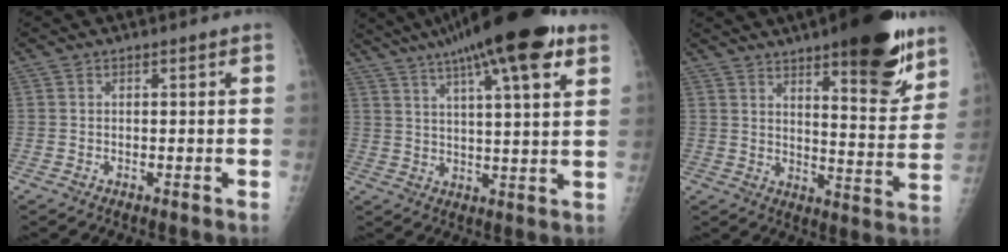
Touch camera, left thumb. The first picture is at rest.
{"total": 20.4, "force": [12.1, 4.0, 16.0], "torque": [-0.247, -0.005, 0.183]}
{"total": 18.5, "force": [11.7, 5.1, 13.4], "torque": [-0.146, -0.070, 0.167]}